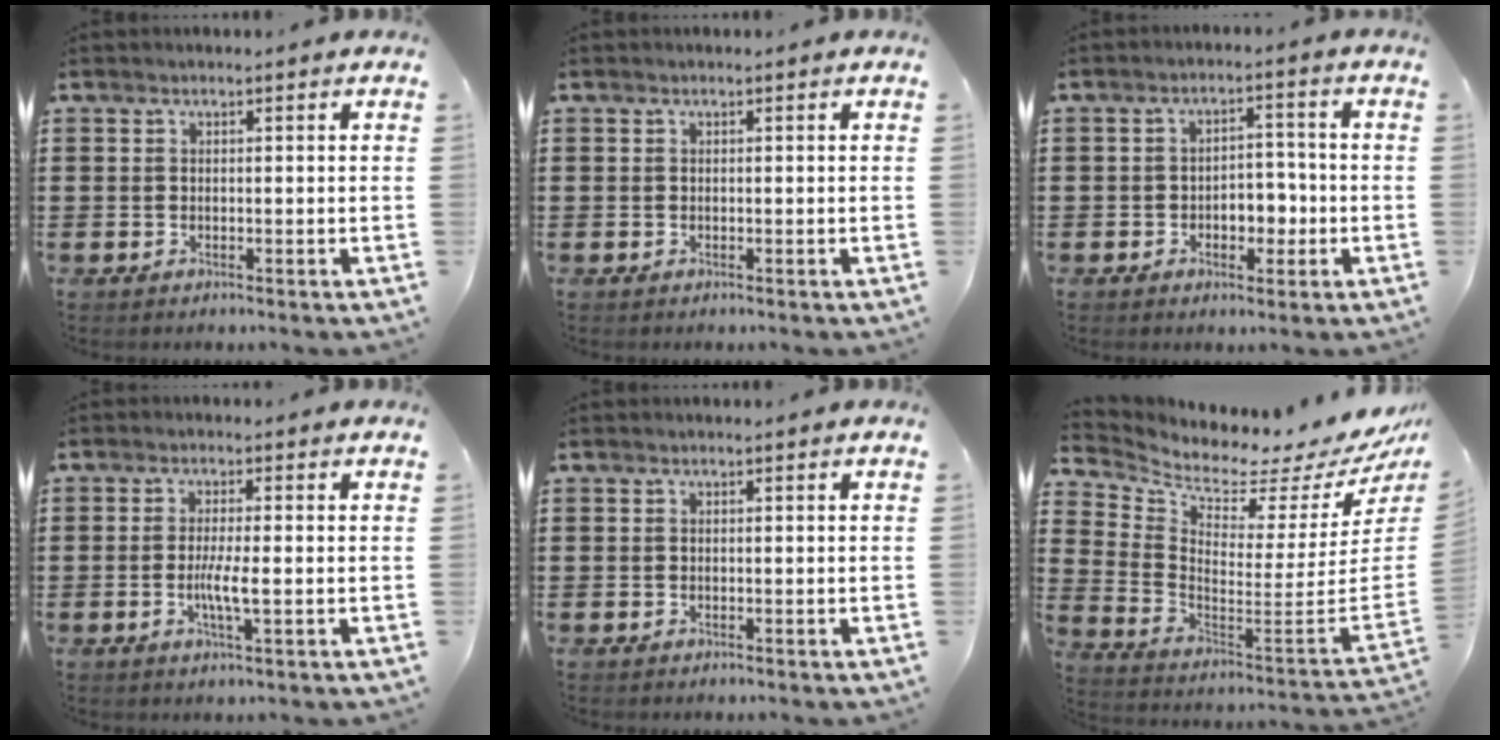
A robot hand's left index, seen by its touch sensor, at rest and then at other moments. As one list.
[{"total": 0.0}, {"total": 4.4, "force": [-1.5, 2.8, 3.1], "torque": [-0.053, 0.003, -0.032]}, {"total": 4.1, "force": [-0.6, 0.5, 4.0], "torque": [-0.078, -0.005, -0.014]}, {"total": 0.0}, {"total": 3.0, "force": [2.5, 0.5, 1.6], "torque": [-0.046, -0.061, 0.032]}]